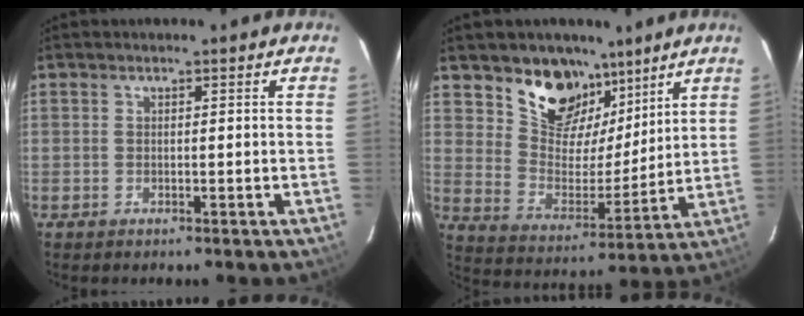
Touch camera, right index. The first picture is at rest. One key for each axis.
{"total": 14.3, "fx": 9.7, "fy": 9.0, "fz": 5.7, "tx": -0.112, "ty": -0.002, "tz": 0.178}